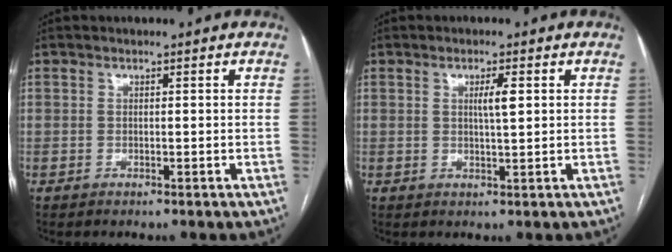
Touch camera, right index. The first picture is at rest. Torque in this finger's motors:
{"motor_torque": [0.40, 0.13, 0.07, 0.06]}